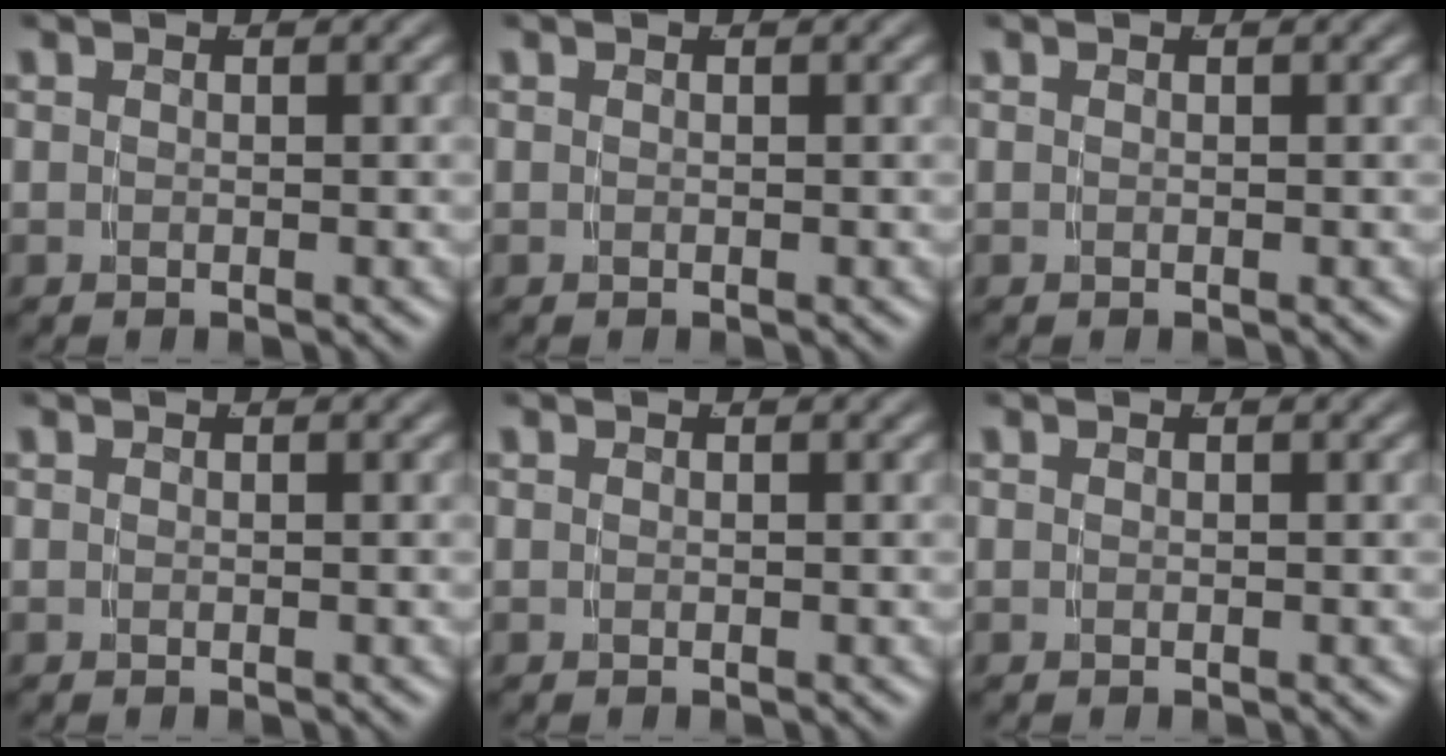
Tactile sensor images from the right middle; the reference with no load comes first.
{"total": 0.0}
{"total": 0.0}
{"total": 0.0}
{"total": 0.0}
{"total": 0.0}